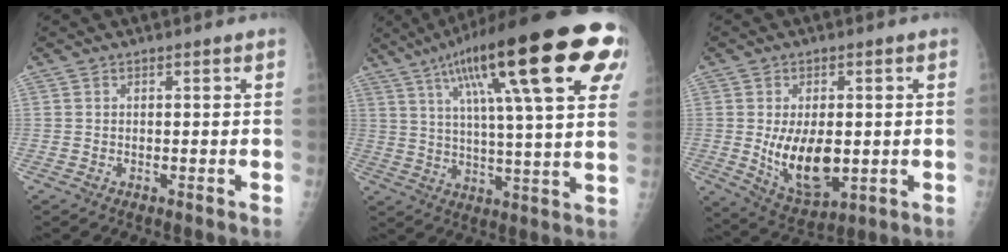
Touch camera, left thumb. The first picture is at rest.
{"total": 28.8, "force": [13.2, 6.0, 24.9], "torque": [-0.353, 0.004, 0.197]}
{"total": 11.6, "force": [-0.9, 6.4, 9.7], "torque": [-0.146, -0.018, 0.004]}